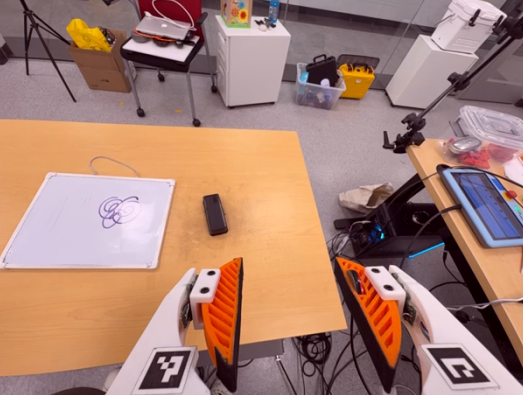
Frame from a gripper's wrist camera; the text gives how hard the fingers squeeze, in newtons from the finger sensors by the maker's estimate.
{"total": 0.0}